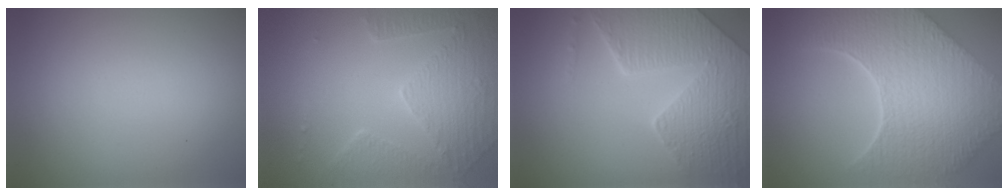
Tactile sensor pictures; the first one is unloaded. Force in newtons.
{"total": 4.7, "press": 3.5, "slide": 3.1}
{"total": 8.4, "press": 6.1, "slide": 5.8}
{"total": 9.7, "press": 7.0, "slide": 6.7}